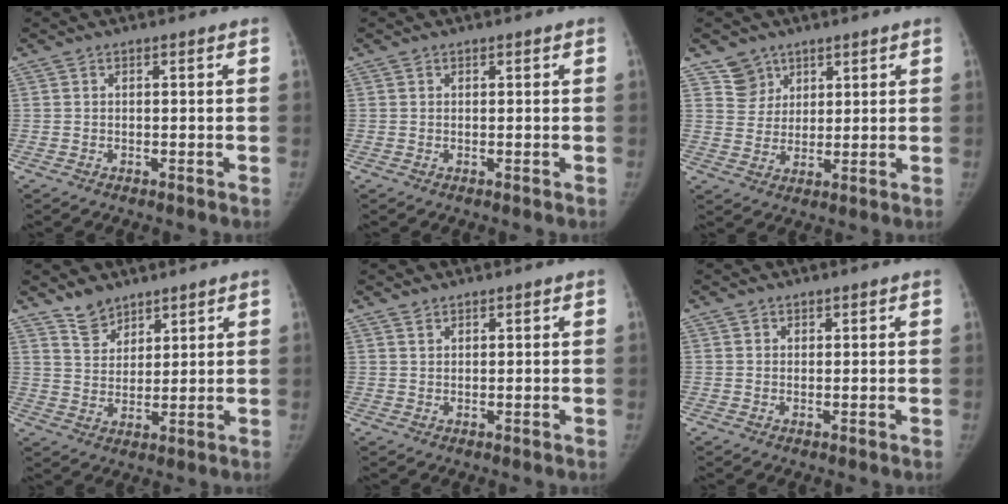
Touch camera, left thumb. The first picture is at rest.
{"total": 0.0}
{"total": 5.3, "force": [3.5, 4.0, -0.2], "torque": [0.037, -0.032, 0.067]}
{"total": 6.0, "force": [4.8, 3.3, 1.5], "torque": [-0.002, -0.038, 0.094]}
{"total": 1.4, "force": [1.2, 0.8, 0.2], "torque": [0.007, -0.007, 0.020]}
{"total": 1.1, "force": [0.7, 0.8, 0.0], "torque": [0.017, -0.002, 0.005]}